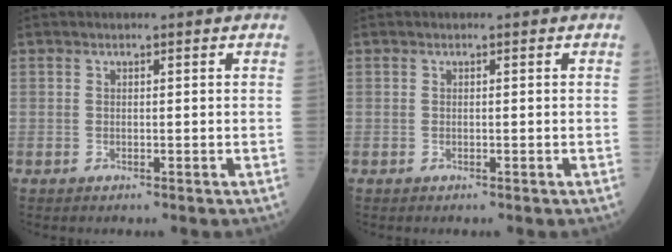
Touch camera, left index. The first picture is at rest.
{"total": 0.0}